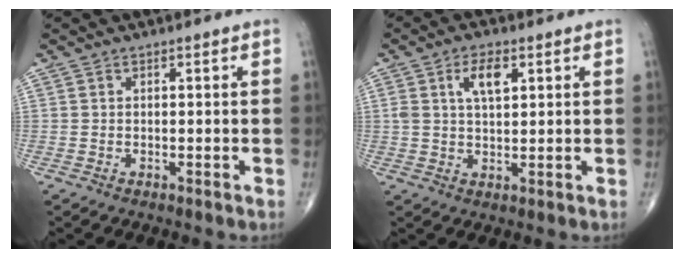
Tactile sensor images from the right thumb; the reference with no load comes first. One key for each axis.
{"total": 5.6, "fx": 2.1, "fy": 2.6, "fz": 4.5, "tx": -0.077, "ty": -0.003, "tz": 0.040}